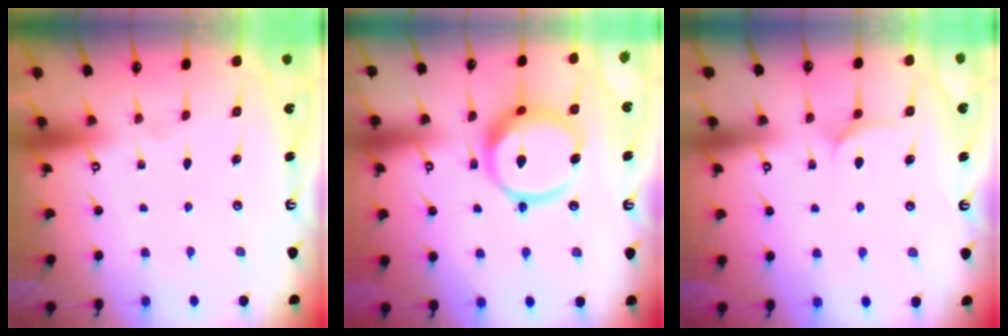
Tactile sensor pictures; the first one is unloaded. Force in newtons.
{"total": 14.0, "press": 13.9, "slide": 1.8}
{"total": 5.9, "press": 5.8, "slide": 0.6}